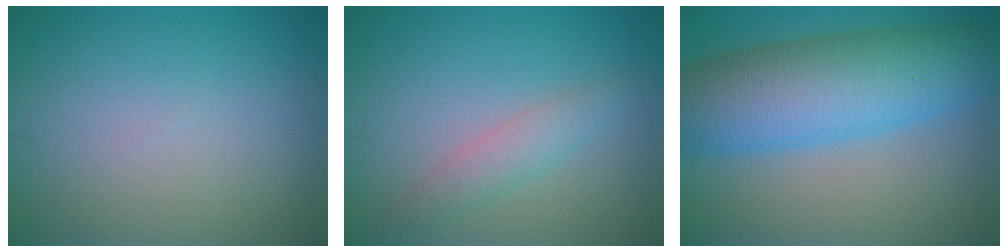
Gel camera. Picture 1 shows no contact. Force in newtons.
{"total": 2.1, "press": 2.1, "slide": 0.1}
{"total": 10.3, "press": 10.3, "slide": 0.1}